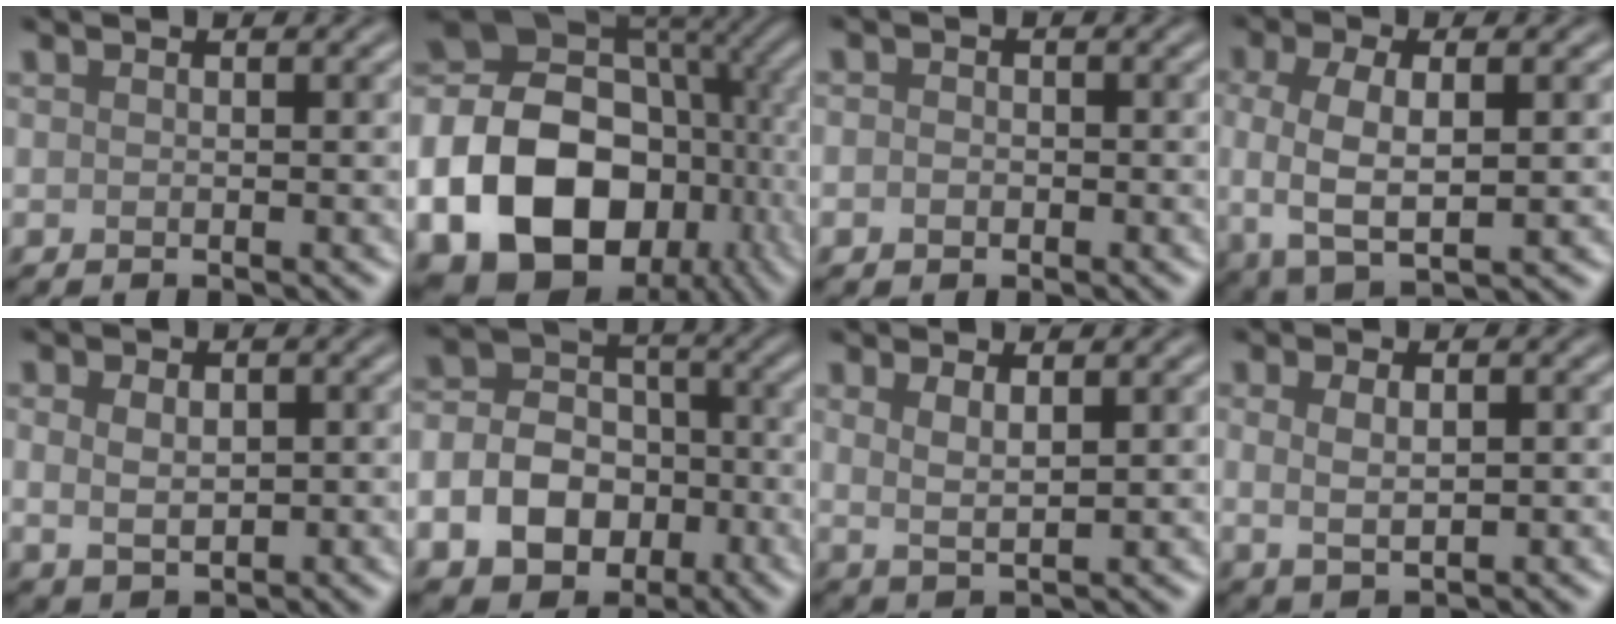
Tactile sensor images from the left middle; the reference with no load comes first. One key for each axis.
{"total": 23.3, "fx": -6.2, "fy": 18.3, "fz": 13.0, "tx": -0.268, "ty": -0.028, "tz": -0.118}
{"total": 1.2, "fx": -0.3, "fy": 1.1, "fz": 0.5, "tx": 0.001, "ty": -0.003, "tz": -0.013}
{"total": 5.8, "fx": -0.4, "fy": 2.6, "fz": 5.2, "tx": -0.108, "ty": -0.005, "tz": -0.007}
{"total": 3.2, "fx": 0.2, "fy": 2.2, "fz": 2.3, "tx": -0.036, "ty": 0.000, "tz": 0.009}
{"total": 9.5, "fx": -3.6, "fy": 7.3, "fz": 5.0, "tx": -0.083, "ty": -0.016, "tz": -0.068}
{"total": 2.1, "fx": 1.0, "fy": 0.6, "fz": 1.7, "tx": -0.034, "ty": -0.007, "tz": 0.022}
{"total": 2.6, "fx": 0.2, "fy": 1.4, "fz": 2.2, "tx": -0.044, "ty": -0.002, "tz": 0.006}